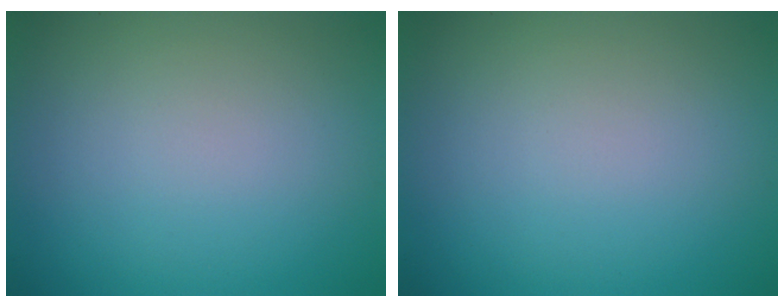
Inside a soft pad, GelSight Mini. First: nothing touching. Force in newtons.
{"total": 0.0}